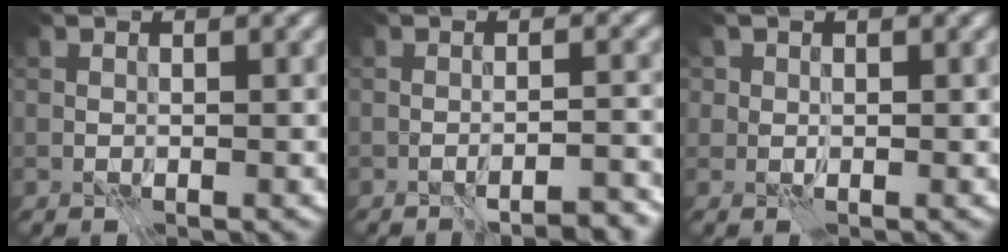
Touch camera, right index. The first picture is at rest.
{"total": 2.9, "force": [-2.6, -0.2, 1.2], "torque": [-0.016, 0.003, -0.038]}
{"total": 1.2, "force": [0.7, 0.9, 0.1], "torque": [-0.004, -0.008, 0.016]}